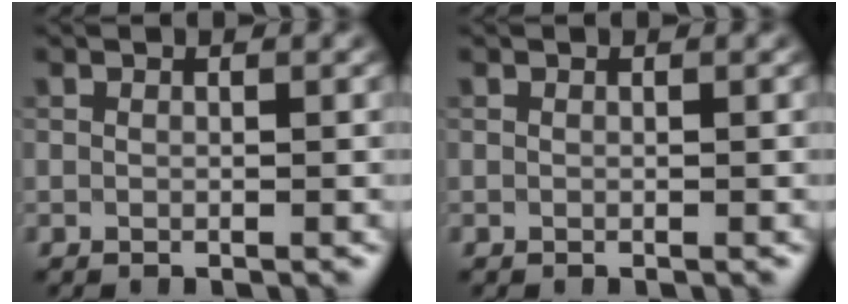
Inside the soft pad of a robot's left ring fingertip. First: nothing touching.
{"total": 0.0}